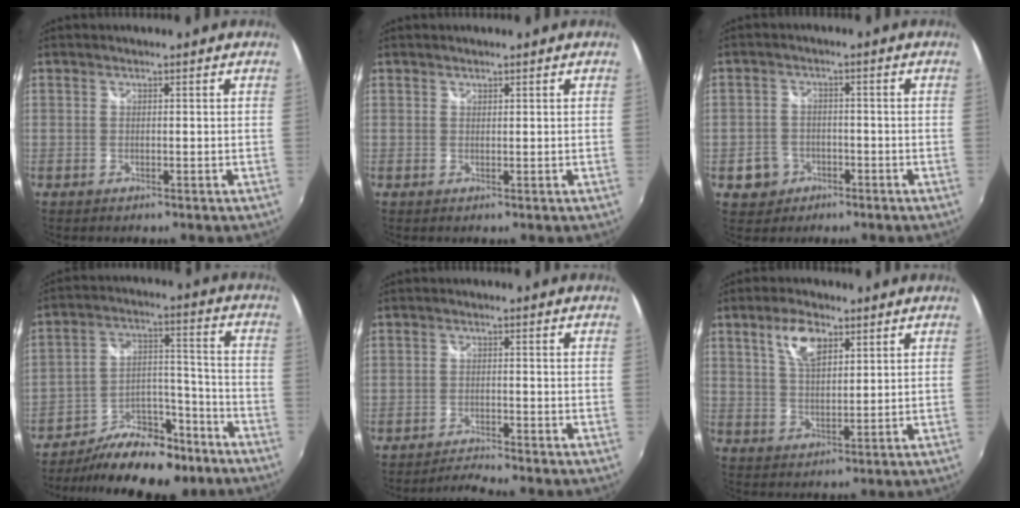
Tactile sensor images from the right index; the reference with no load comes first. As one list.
[{"total": 0.5, "force": [0.4, 0.2, 0.0], "torque": [0.002, -0.001, 0.008]}, {"total": 5.1, "force": [-2.2, 4.5, 0.7], "torque": [-0.031, 0.010, -0.033]}, {"total": 17.3, "force": [-12.9, 7.8, 8.6], "torque": [-0.159, 0.021, -0.192]}, {"total": 3.0, "force": [-3.0, -0.5, 0.3], "torque": [-0.020, -0.003, -0.060]}, {"total": 7.3, "force": [3.8, 3.3, 5.3], "torque": [-0.098, 0.010, 0.072]}]